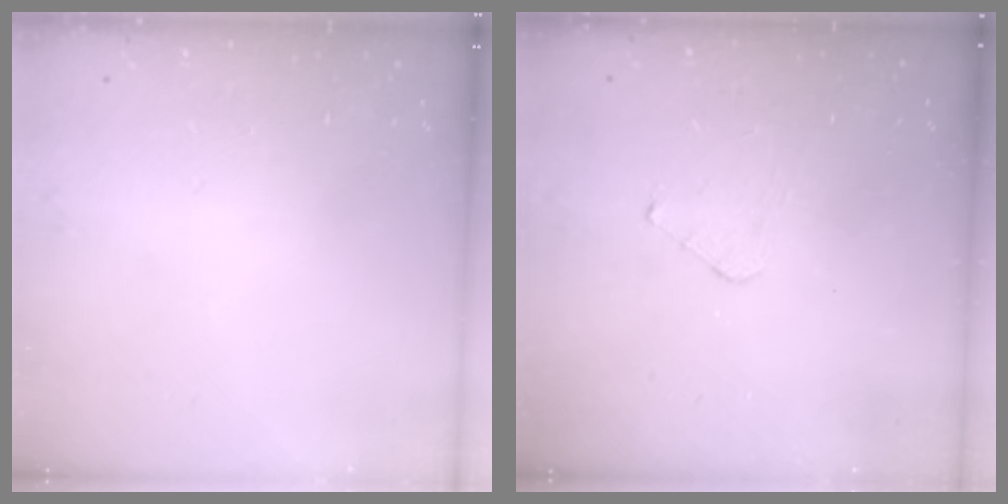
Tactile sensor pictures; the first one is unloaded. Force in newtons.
{"total": 3.1, "press": 3.1, "slide": 0.3}